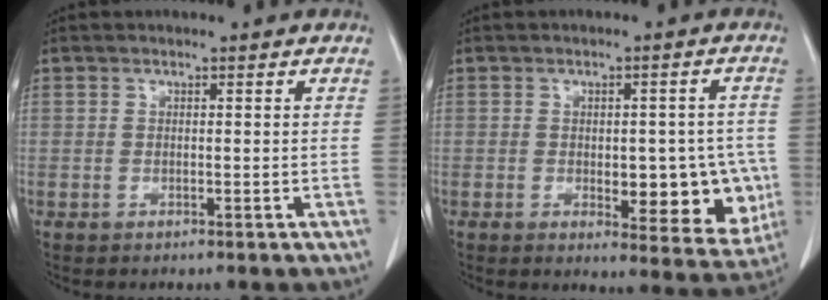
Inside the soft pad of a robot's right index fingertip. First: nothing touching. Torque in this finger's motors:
{"motor_torque": [0.82, -0.53, 0.20, 0.05]}